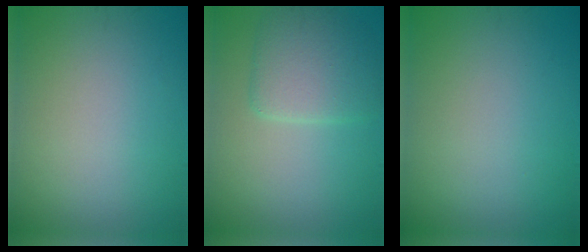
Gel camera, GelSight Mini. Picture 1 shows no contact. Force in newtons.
{"total": 4.4, "press": 4.4, "slide": 0.3}
{"total": 0.0}